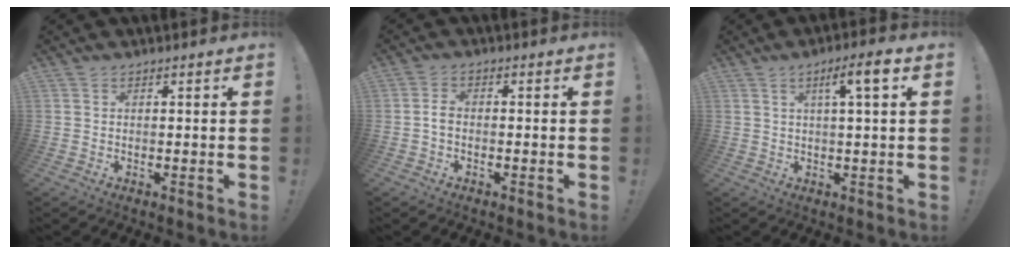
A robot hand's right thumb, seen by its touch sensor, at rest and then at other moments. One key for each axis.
{"total": 2.3, "fx": -0.7, "fy": 1.3, "fz": 1.8, "tx": -0.029, "ty": 0.008, "tz": -0.012}
{"total": 6.6, "fx": 2.3, "fy": 0.6, "fz": 6.2, "tx": -0.093, "ty": -0.001, "tz": 0.027}